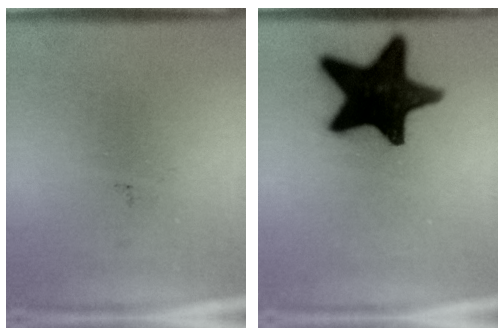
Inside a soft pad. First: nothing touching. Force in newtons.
{"total": 20.0}